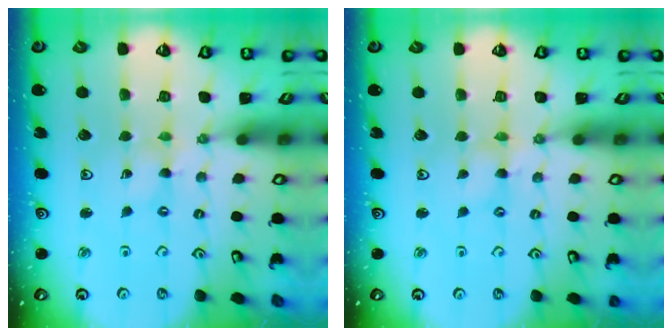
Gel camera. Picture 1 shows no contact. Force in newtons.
{"total": 2.4, "press": 2.3, "slide": 0.4}